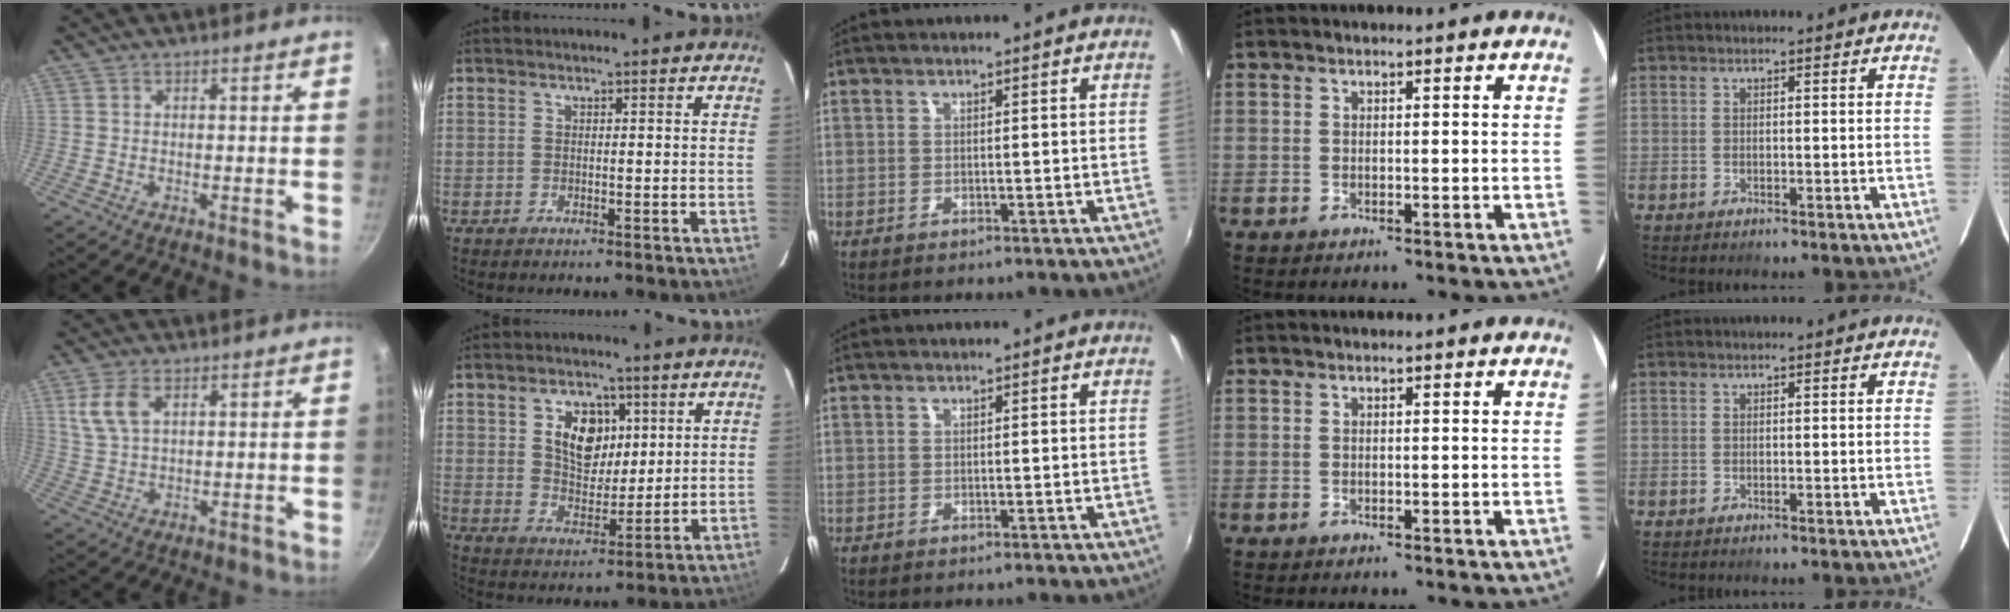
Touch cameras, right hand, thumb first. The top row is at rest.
{"thumb": {"total": 5.9, "force": [2.3, 3.2, 4.4], "torque": [-0.090, -0.001, 0.049]}, "index": {"total": 9.3, "force": [3.2, 6.3, 6.1], "torque": [-0.104, 0.006, 0.060]}}